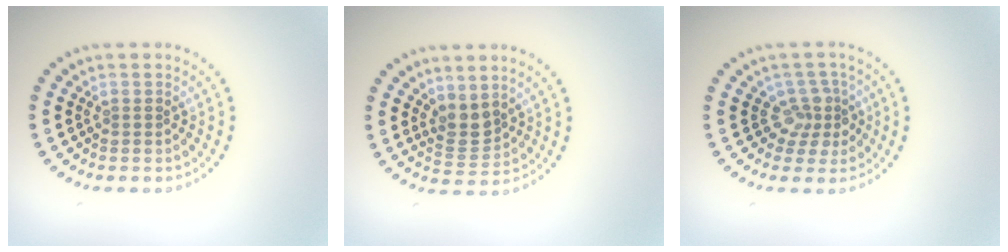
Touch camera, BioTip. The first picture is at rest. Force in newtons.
{"total": 2.3, "press": 1.9, "slide": 1.3}
{"total": 2.7, "press": 2.0, "slide": 1.8}